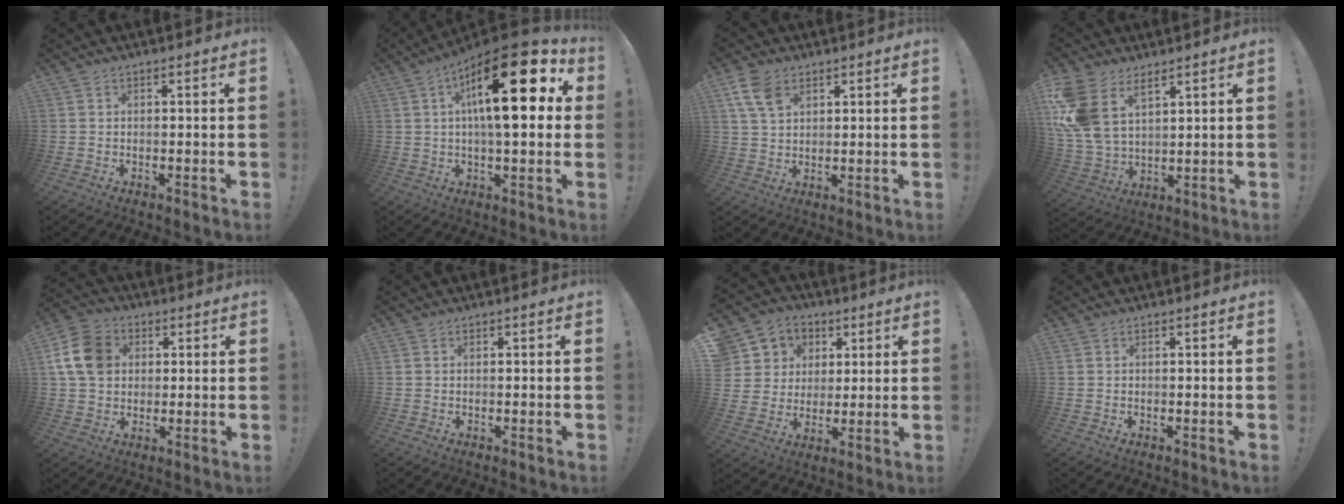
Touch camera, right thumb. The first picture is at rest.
{"total": 23.0, "force": [6.1, 7.7, 20.8], "torque": [-0.308, -0.031, 0.089]}
{"total": 8.5, "force": [4.4, 5.4, 4.9], "torque": [-0.090, -0.005, 0.089]}
{"total": 13.5, "force": [7.0, 8.3, 8.0], "torque": [-0.186, -0.040, 0.134]}
{"total": 13.1, "force": [2.9, 10.4, 7.4], "torque": [-0.123, 0.002, 0.062]}
{"total": 0.0}
{"total": 10.1, "force": [3.0, 9.3, 2.2], "torque": [-0.031, -0.015, 0.072]}
{"total": 0.0}